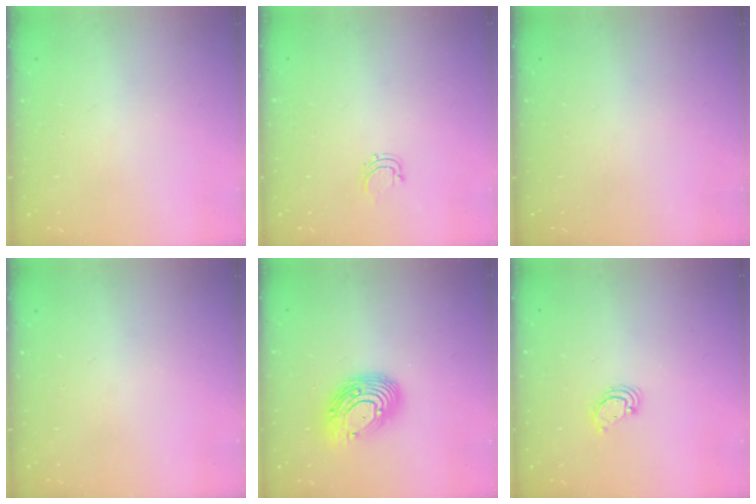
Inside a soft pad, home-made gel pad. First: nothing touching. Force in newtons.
{"total": 2.8, "press": 2.8, "slide": 0.5}
{"total": 0.0}
{"total": 0.0}
{"total": 13.7, "press": 13.7, "slide": 0.9}
{"total": 2.6, "press": 2.6, "slide": 0.3}